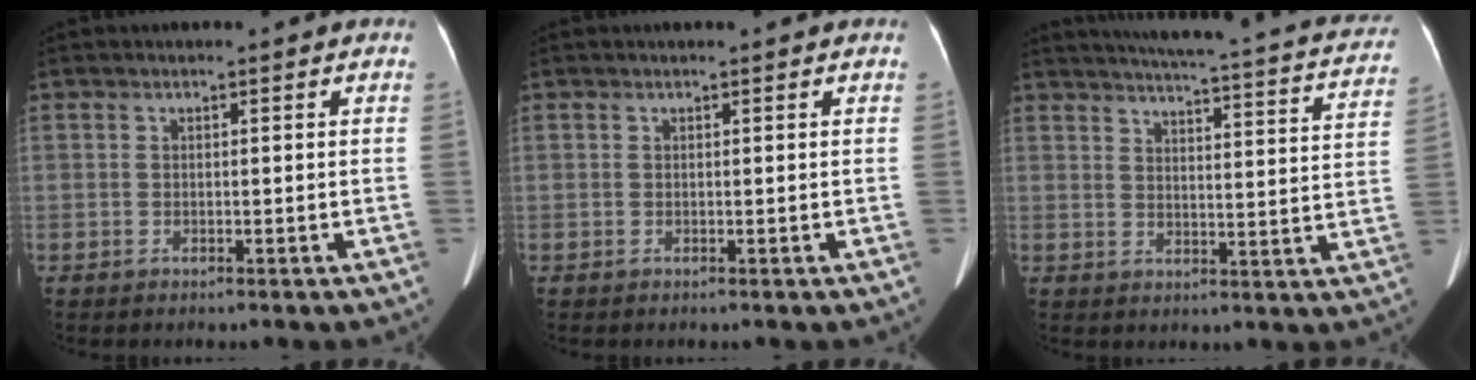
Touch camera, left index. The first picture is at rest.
{"total": 0.7, "force": [0.6, 0.0, 0.2], "torque": [-0.005, 0.006, 0.006]}
{"total": 25.0, "force": [22.5, 2.7, 10.7], "torque": [-0.149, -0.043, 0.254]}